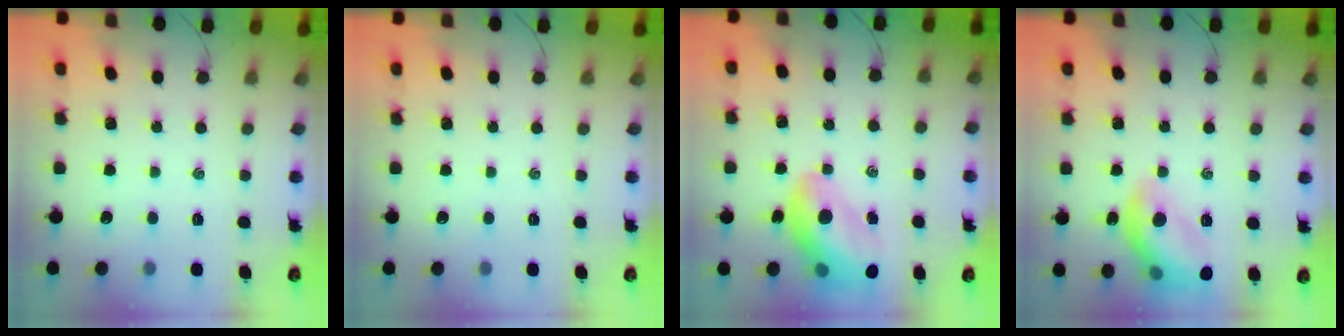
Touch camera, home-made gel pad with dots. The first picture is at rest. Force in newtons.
{"total": 0.0}
{"total": 13.6, "press": 13.1, "slide": 3.9}
{"total": 13.6, "press": 13.6, "slide": 0.9}